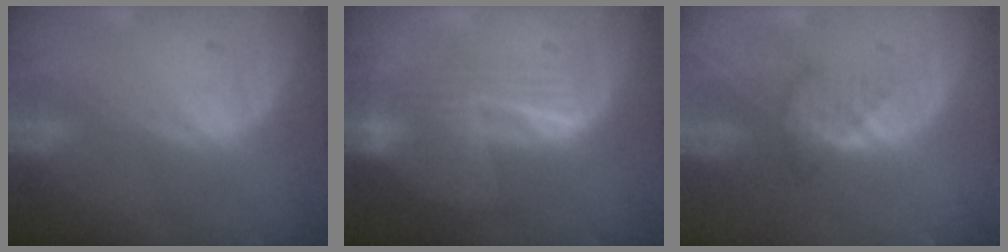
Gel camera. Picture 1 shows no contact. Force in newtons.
{"total": 6.7, "press": 6.4, "slide": 2.2}
{"total": 2.7, "press": 2.6, "slide": 0.6}